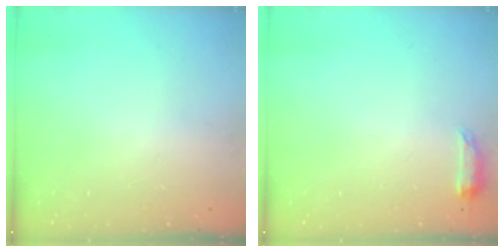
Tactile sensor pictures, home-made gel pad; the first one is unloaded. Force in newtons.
{"total": 6.6, "press": 6.6, "slide": 0.6}